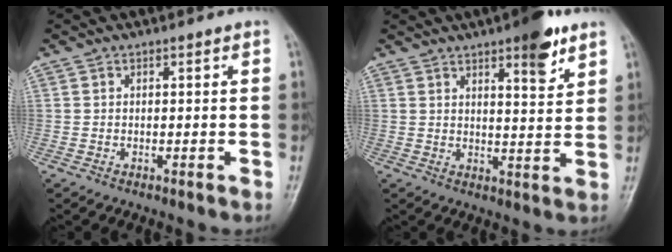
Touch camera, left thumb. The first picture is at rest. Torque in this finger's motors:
{"motor_torque": [1.39, 0.09, 0.82, -0.68, 0.10]}